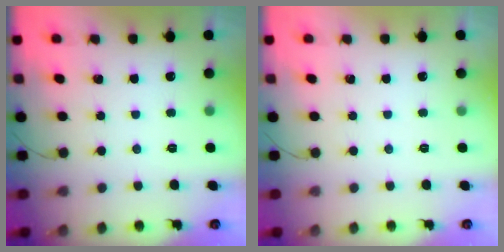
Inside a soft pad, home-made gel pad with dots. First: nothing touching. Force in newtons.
{"total": 0.0}